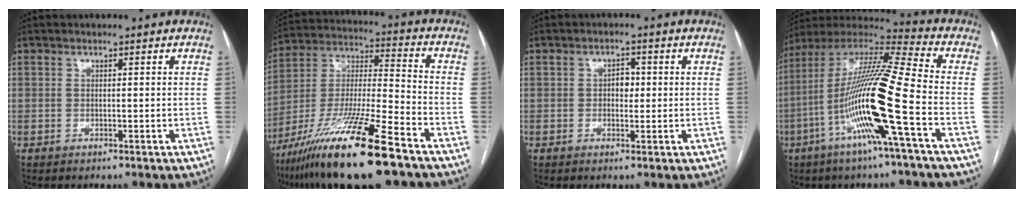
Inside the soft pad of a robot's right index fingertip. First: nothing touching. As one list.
[{"total": 20.4, "force": [-13.4, 1.3, 15.4], "torque": [-0.304, -0.040, -0.242]}, {"total": 2.4, "force": [0.1, 1.6, 1.8], "torque": [-0.023, 0.006, 0.001]}, {"total": 19.1, "force": [-6.0, -0.5, 18.1], "torque": [-0.360, -0.006, -0.125]}]